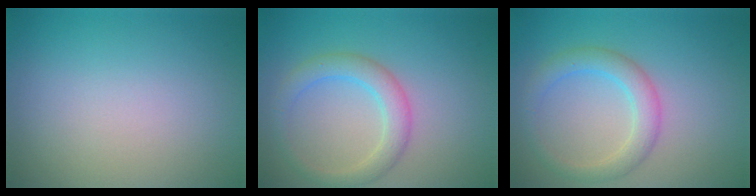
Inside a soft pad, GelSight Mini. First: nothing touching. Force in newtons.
{"total": 3.2, "press": 3.2, "slide": 0.2}
{"total": 3.2, "press": 3.2, "slide": 0.1}